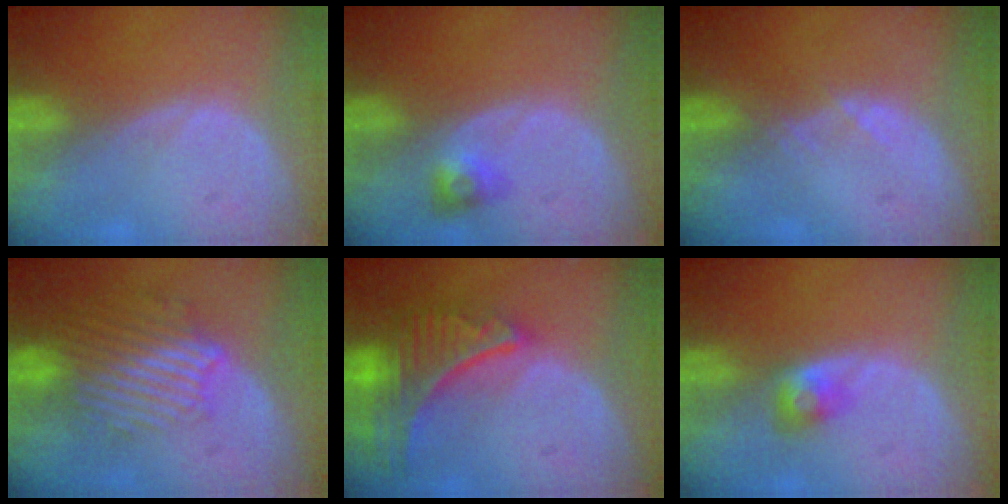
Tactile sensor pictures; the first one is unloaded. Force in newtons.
{"total": 3.0, "press": 2.7, "slide": 1.3}
{"total": 1.3, "press": 1.1, "slide": 0.7}
{"total": 9.7, "press": 8.1, "slide": 5.3}
{"total": 9.1, "press": 8.0, "slide": 4.3}
{"total": 2.8, "press": 2.6, "slide": 1.2}